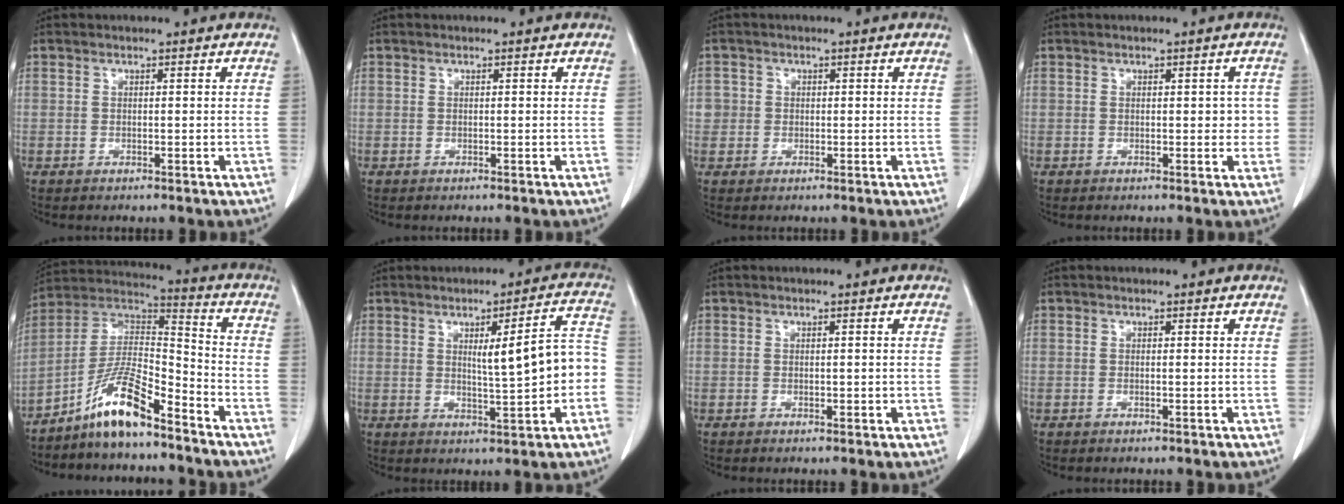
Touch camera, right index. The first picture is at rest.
{"total": 0.0}
{"total": 2.5, "force": [0.2, 2.5, 0.1], "torque": [0.014, 0.006, 0.003]}
{"total": 2.4, "force": [0.3, 1.5, 1.8], "torque": [-0.012, 0.010, 0.005]}
{"total": 11.6, "force": [-8.2, 2.2, 7.9], "torque": [-0.157, 0.017, -0.155]}
{"total": 8.9, "force": [-0.3, 1.3, 8.8], "torque": [-0.116, 0.024, 0.002]}
{"total": 0.7, "force": [-0.1, 0.6, 0.4], "torque": [-0.005, 0.001, 0.000]}
{"total": 0.0}